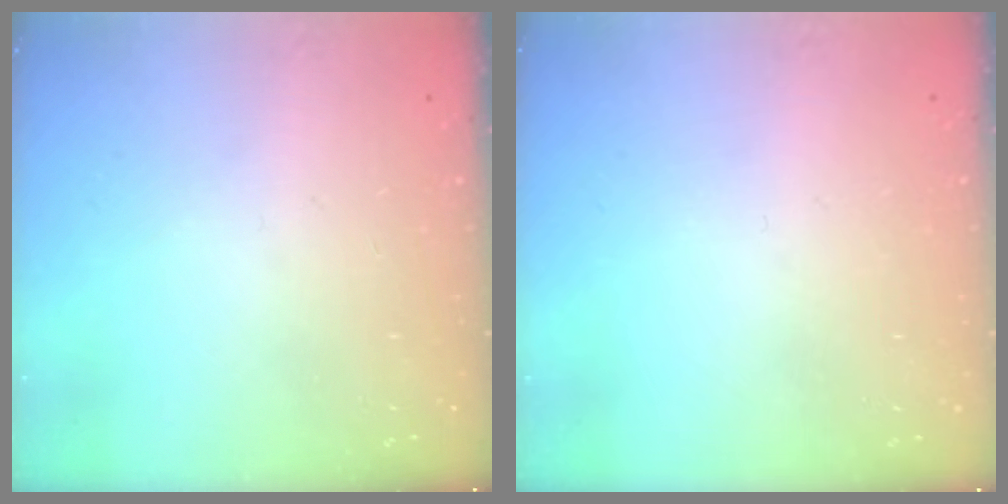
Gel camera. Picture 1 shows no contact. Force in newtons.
{"total": 0.0}